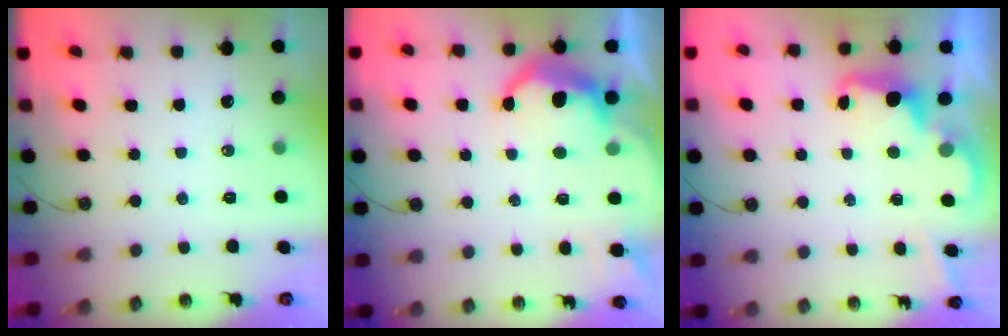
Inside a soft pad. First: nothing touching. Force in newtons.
{"total": 11.1, "press": 11.1, "slide": 0.7}
{"total": 2.3, "press": 2.2, "slide": 0.5}